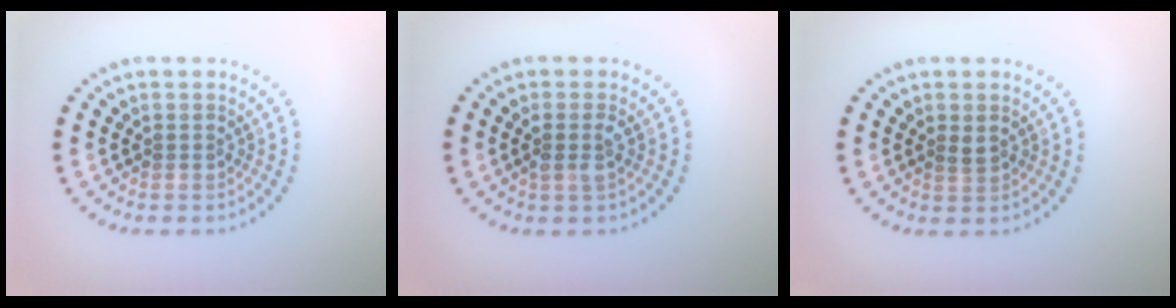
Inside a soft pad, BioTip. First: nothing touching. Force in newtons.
{"total": 1.4, "press": 1.3, "slide": 0.6}
{"total": 0.7, "press": 0.7, "slide": 0.1}